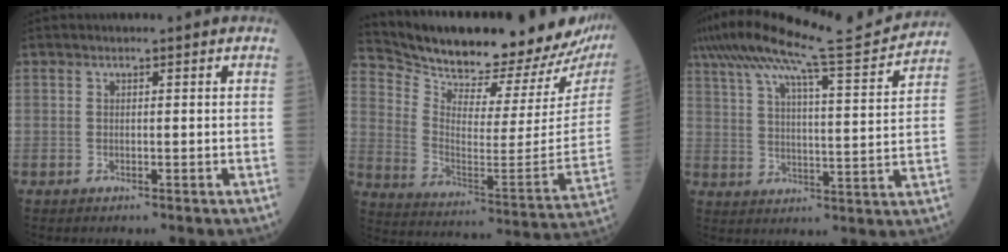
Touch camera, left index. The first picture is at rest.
{"total": 25.6, "force": [23.9, 3.7, 8.2], "torque": [-0.151, -0.094, 0.332]}
{"total": 18.9, "force": [16.8, -0.6, 8.6], "torque": [-0.159, -0.004, 0.248]}